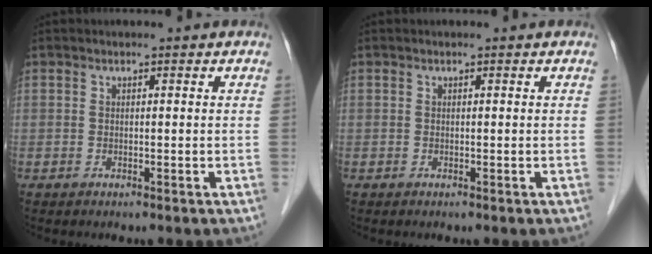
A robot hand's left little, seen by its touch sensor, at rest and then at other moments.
{"total": 0.0}